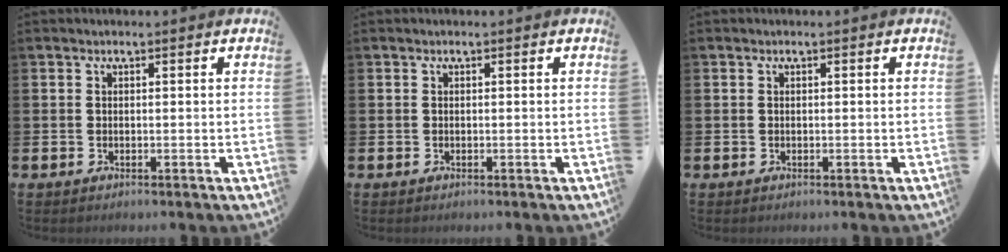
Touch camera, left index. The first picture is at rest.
{"total": 0.0}
{"total": 0.0}